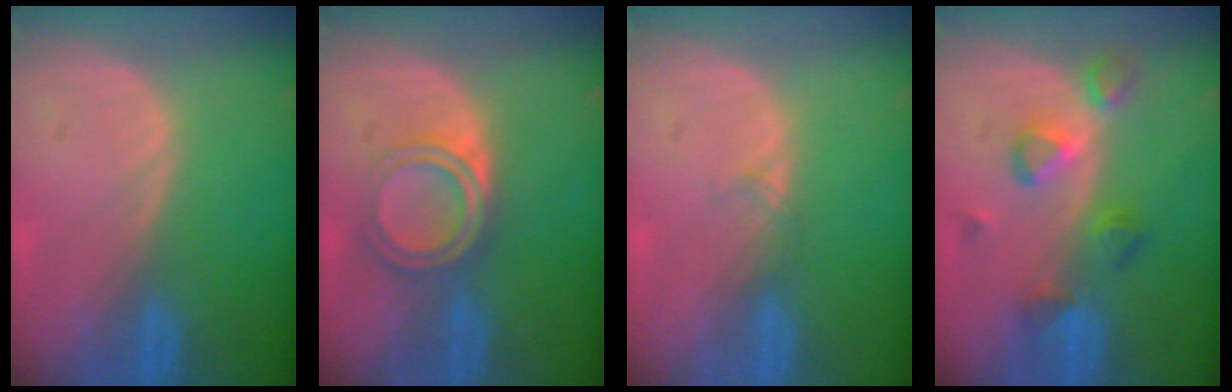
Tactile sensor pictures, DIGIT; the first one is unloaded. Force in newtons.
{"total": 5.3, "press": 4.9, "slide": 1.9}
{"total": 0.9, "press": 0.8, "slide": 0.2}
{"total": 5.5, "press": 5.5, "slide": 0.7}